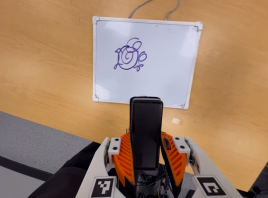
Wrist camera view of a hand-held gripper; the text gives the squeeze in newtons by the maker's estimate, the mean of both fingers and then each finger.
{"total": 4.2, "left": 2.7, "right": 5.7}